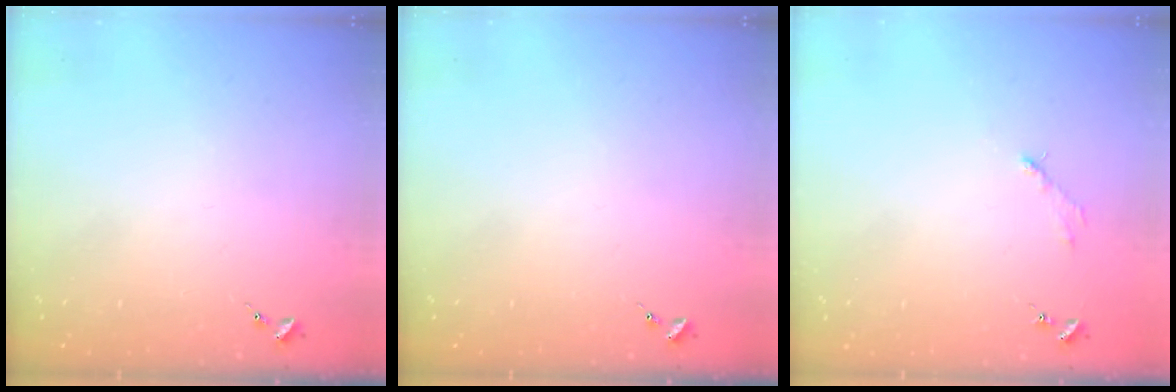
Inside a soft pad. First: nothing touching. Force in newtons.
{"total": 0.0}
{"total": 2.6, "press": 2.6, "slide": 0.3}